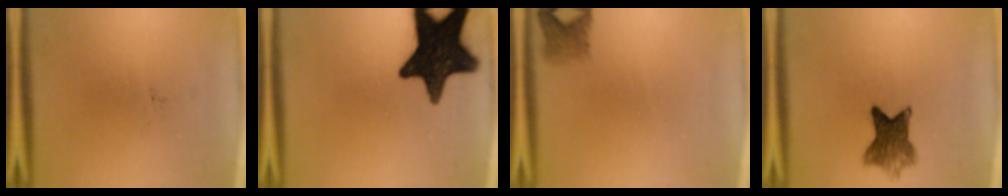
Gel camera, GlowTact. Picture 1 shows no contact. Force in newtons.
{"total": 18.0}
{"total": 2.3}
{"total": 6.9}